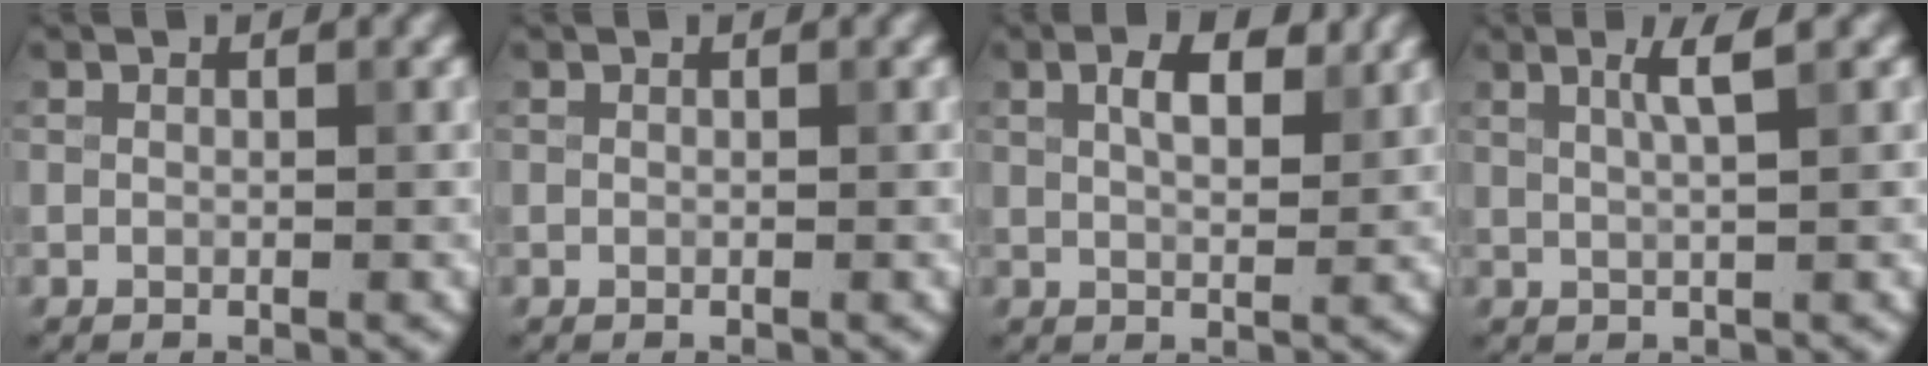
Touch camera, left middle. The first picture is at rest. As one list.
[{"total": 0.0}, {"total": 3.4, "force": [1.5, 1.4, 2.7], "torque": [-0.050, 0.005, 0.028]}, {"total": 2.6, "force": [1.1, 0.5, 2.3], "torque": [-0.033, 0.006, 0.016]}]